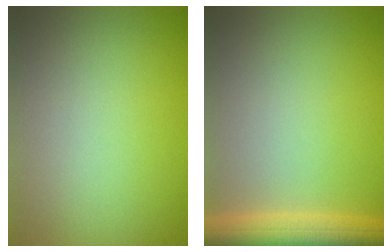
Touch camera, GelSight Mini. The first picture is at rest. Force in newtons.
{"total": 7.5, "press": 7.5, "slide": 0.4}